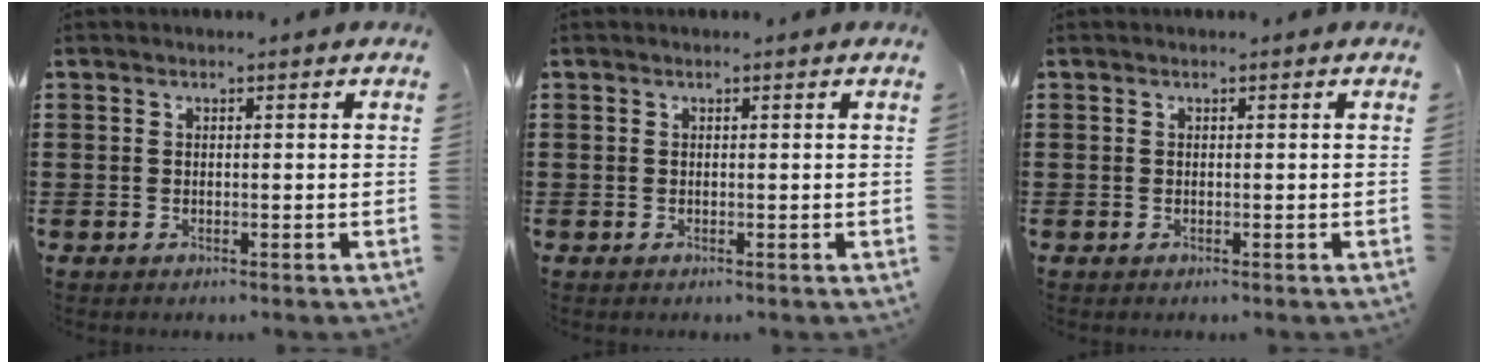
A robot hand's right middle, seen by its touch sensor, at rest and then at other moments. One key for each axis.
{"total": 0.0}
{"total": 0.0}